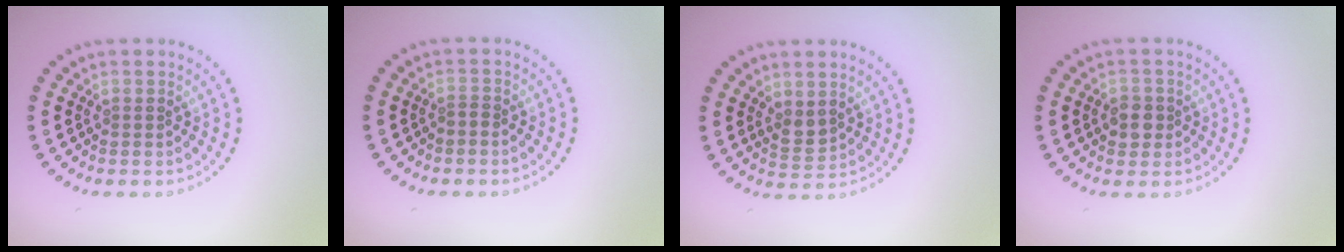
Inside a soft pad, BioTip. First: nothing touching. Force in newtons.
{"total": 0.5, "press": 0.4, "slide": 0.3}
{"total": 1.6, "press": 1.4, "slide": 0.7}
{"total": 2.1, "press": 2.0, "slide": 0.6}